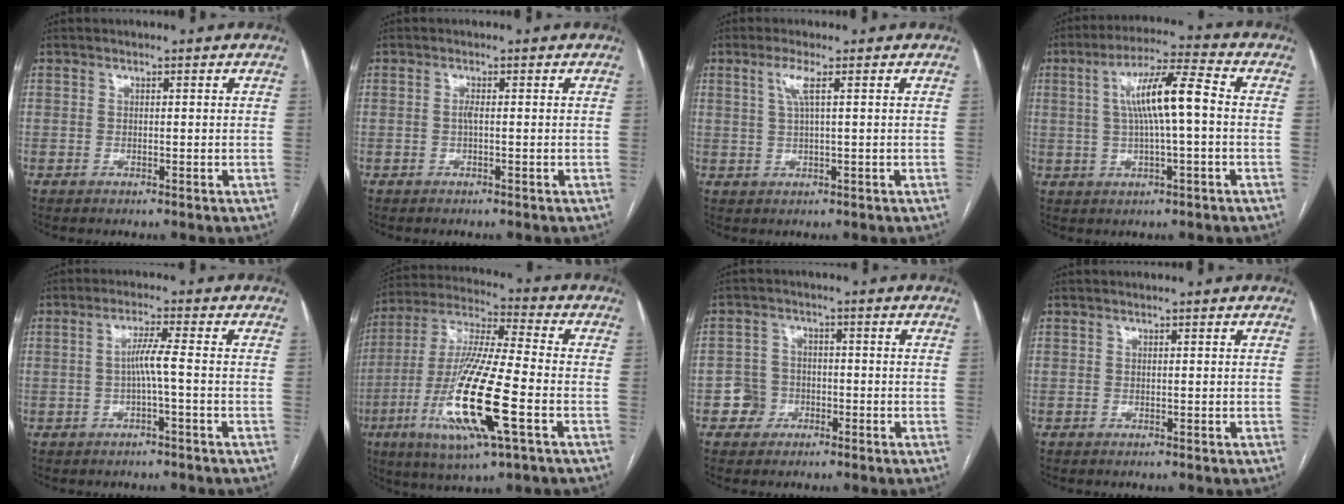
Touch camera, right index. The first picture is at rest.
{"total": 0.7, "force": [-0.3, 0.1, 0.7], "torque": [-0.016, 0.002, -0.007]}
{"total": 2.9, "force": [1.1, 0.0, 2.7], "torque": [-0.063, 0.004, 0.023]}
{"total": 10.0, "force": [0.7, 1.1, 9.9], "torque": [-0.180, 0.021, 0.011]}
{"total": 3.5, "force": [-0.8, -0.4, 3.4], "torque": [-0.062, 0.009, -0.010]}
{"total": 19.6, "force": [-6.3, 1.8, 18.5], "torque": [-0.389, -0.026, -0.115]}
{"total": 4.2, "force": [-2.0, 3.6, 0.5], "torque": [-0.004, 0.021, -0.033]}
{"total": 0.0}